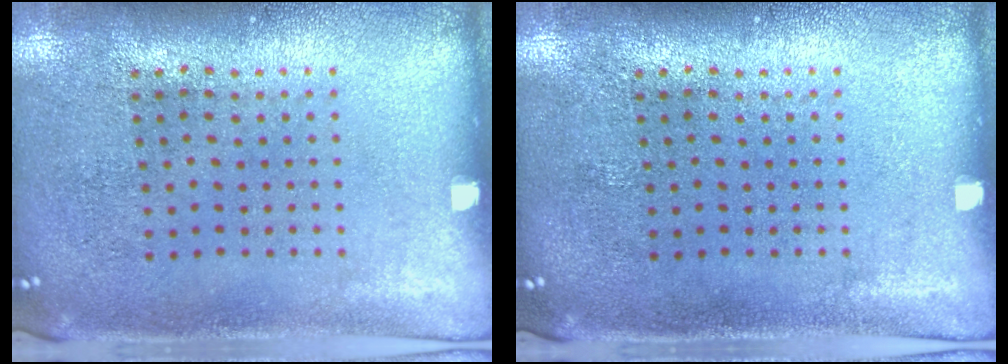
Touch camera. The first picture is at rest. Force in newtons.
{"total": 0.0}